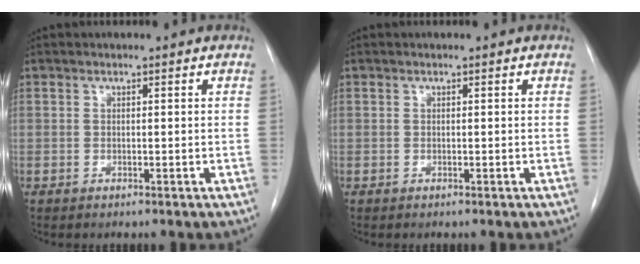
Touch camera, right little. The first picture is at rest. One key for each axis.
{"total": 0.0}